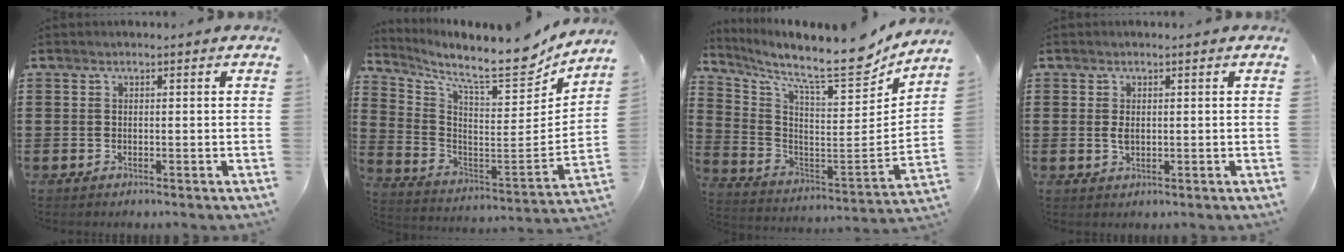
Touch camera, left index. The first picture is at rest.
{"total": 10.4, "force": [9.0, 1.3, 5.1], "torque": [-0.117, -0.086, 0.144]}
{"total": 10.8, "force": [9.0, 1.5, 5.7], "torque": [-0.127, -0.086, 0.144]}
{"total": 1.8, "force": [0.2, 0.9, 1.5], "torque": [-0.033, 0.003, 0.004]}